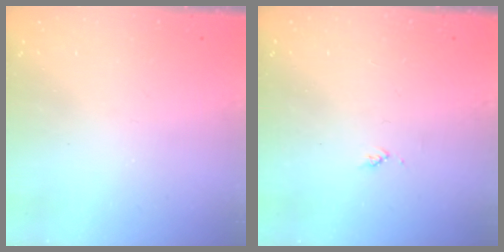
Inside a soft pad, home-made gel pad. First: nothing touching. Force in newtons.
{"total": 3.6, "press": 3.6, "slide": 0.5}